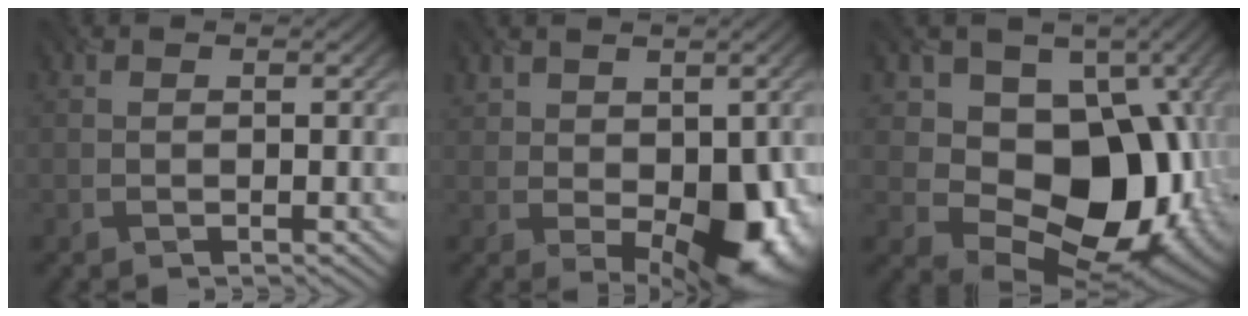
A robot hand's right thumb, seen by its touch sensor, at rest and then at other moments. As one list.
[{"total": 9.4, "force": [-1.0, 6.0, 7.3], "torque": [-0.116, -0.033, 0.007]}, {"total": 16.2, "force": [0.5, 12.4, 10.4], "torque": [-0.131, -0.024, 0.012]}]